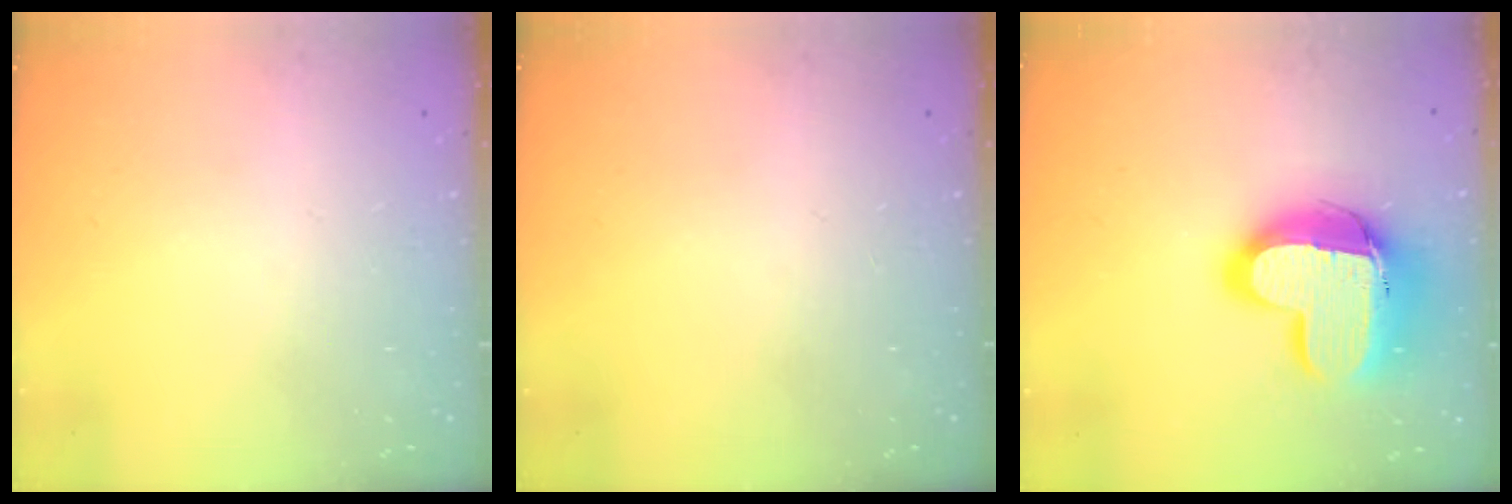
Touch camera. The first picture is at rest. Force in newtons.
{"total": 0.0}
{"total": 17.0, "press": 17.0, "slide": 1.2}